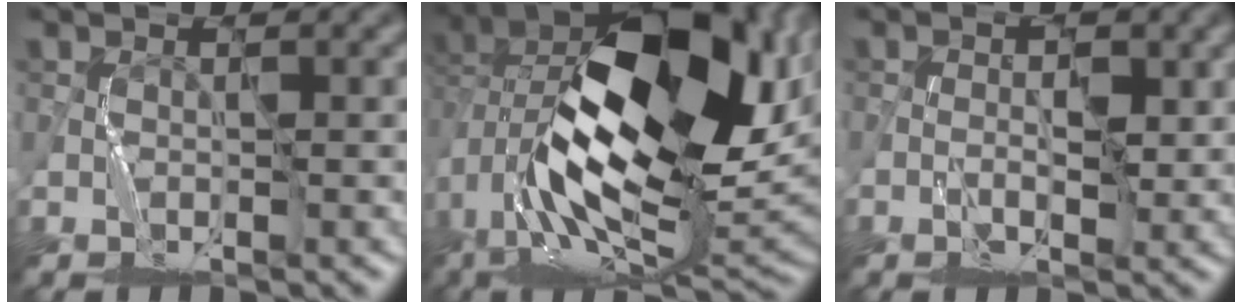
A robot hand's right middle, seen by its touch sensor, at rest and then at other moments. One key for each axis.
{"total": 18.2, "fx": 2.3, "fy": 10.8, "fz": 14.4, "tx": -0.259, "ty": -0.004, "tz": 0.053}
{"total": 1.8, "fx": 0.0, "fy": 1.0, "fz": 1.5, "tx": -0.020, "ty": -0.001, "tz": 0.000}